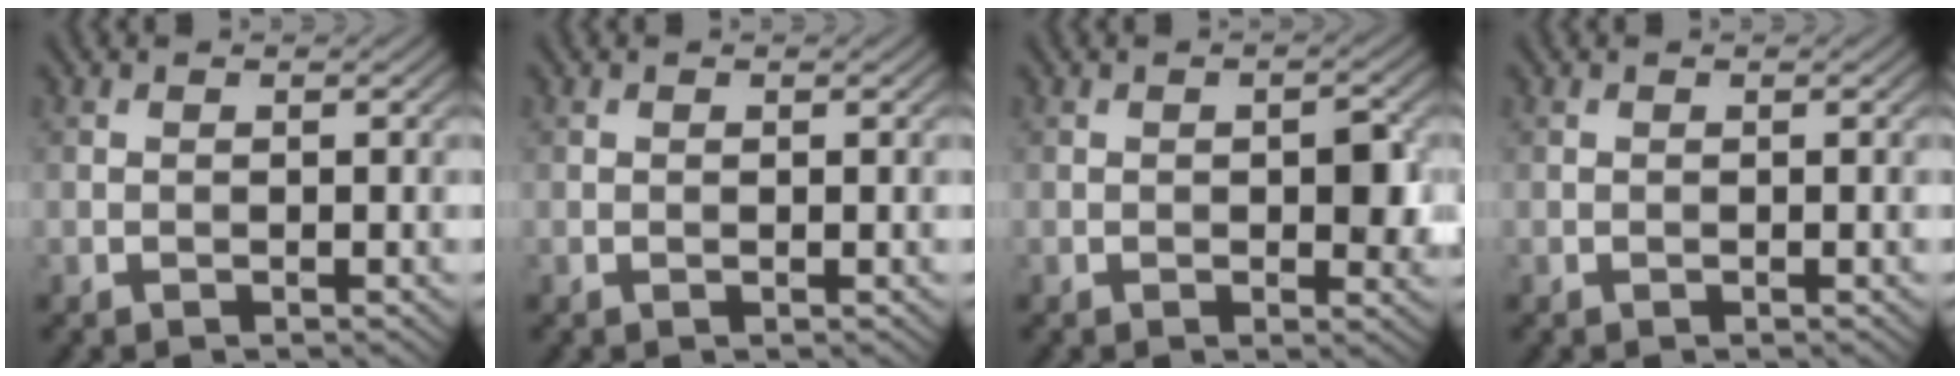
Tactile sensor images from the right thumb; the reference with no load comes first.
{"total": 0.0}
{"total": 3.3, "force": [-0.1, 1.6, 2.9], "torque": [-0.039, -0.004, 0.001]}
{"total": 0.0}